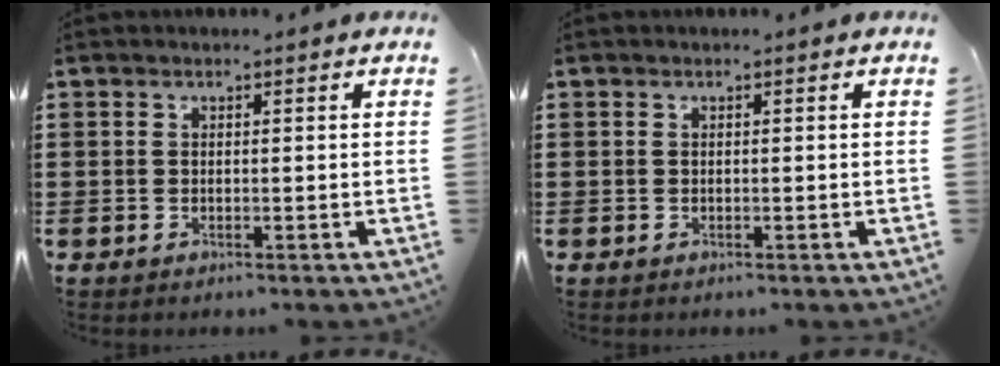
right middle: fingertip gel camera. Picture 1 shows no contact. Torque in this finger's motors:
{"motor_torque": [0.12, -0.02, 0.00, 0.00]}